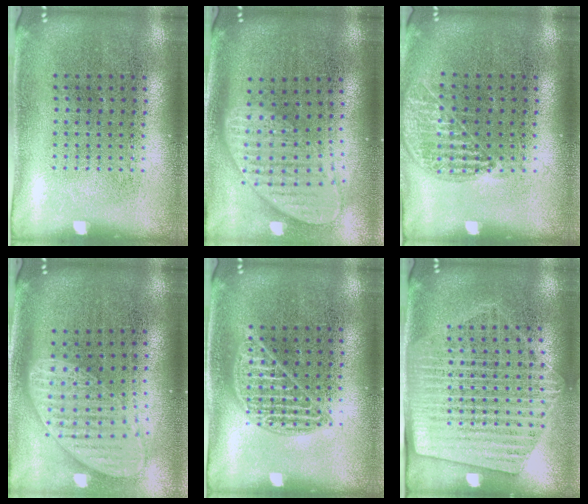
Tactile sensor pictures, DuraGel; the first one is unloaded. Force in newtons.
{"total": 2.0, "press": 1.6, "slide": 1.2}
{"total": 1.0, "press": 1.0, "slide": 0.2}
{"total": 2.0, "press": 1.5, "slide": 1.2}
{"total": 1.8, "press": 1.8, "slide": 0.3}
{"total": 1.7, "press": 1.5, "slide": 0.8}